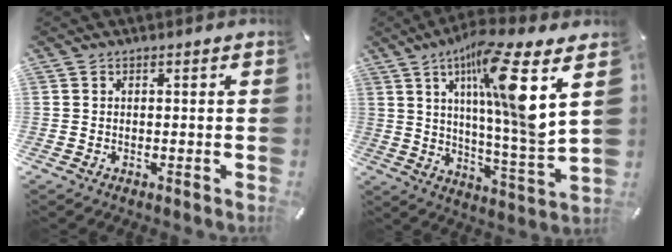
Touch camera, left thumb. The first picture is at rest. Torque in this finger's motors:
{"motor_torque": [2.52, 2.49, 0.89, 0.09, 0.65]}